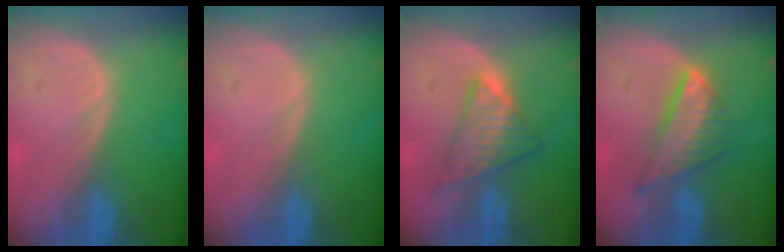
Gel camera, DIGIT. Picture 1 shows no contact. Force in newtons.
{"total": 0.0}
{"total": 6.1, "press": 6.0, "slide": 1.2}
{"total": 7.4, "press": 6.5, "slide": 3.5}